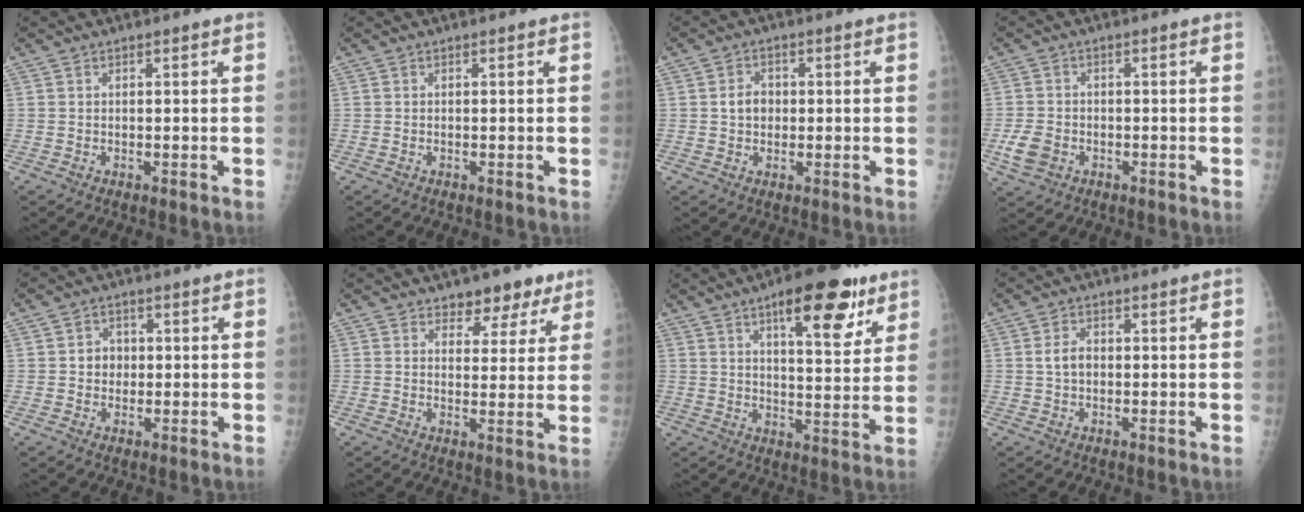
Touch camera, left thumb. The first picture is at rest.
{"total": 0.0}
{"total": 3.8, "force": [0.2, 3.1, 2.1], "torque": [-0.022, 0.006, 0.001]}
{"total": 4.6, "force": [-1.6, 3.6, 2.4], "torque": [-0.047, 0.006, -0.025]}
{"total": 3.4, "force": [0.2, 3.0, 1.5], "torque": [0.001, 0.006, 0.000]}
{"total": 6.7, "force": [4.8, 3.9, 2.4], "torque": [0.007, -0.024, 0.065]}
{"total": 15.0, "force": [8.4, 5.4, 11.2], "torque": [-0.122, -0.033, 0.120]}
{"total": 3.2, "force": [0.1, 2.3, 2.2], "torque": [-0.039, 0.007, 0.001]}